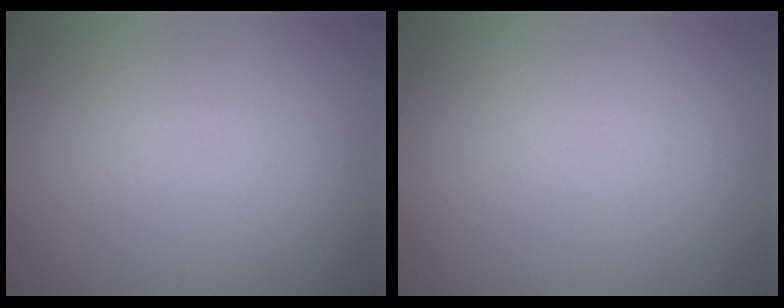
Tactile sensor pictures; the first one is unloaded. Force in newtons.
{"total": 0.0}